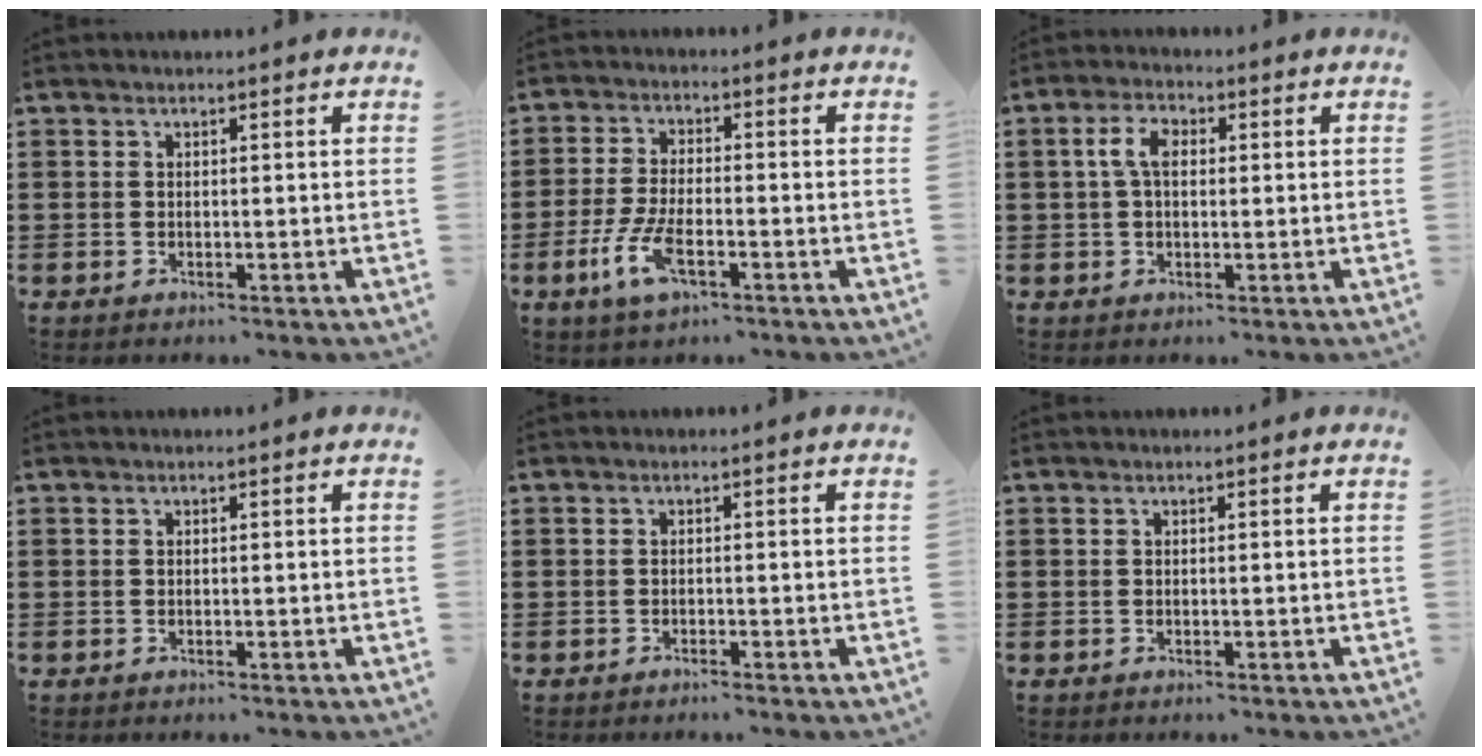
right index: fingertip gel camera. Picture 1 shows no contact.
{"total": 6.6, "force": [-2.8, 2.2, 5.6], "torque": [-0.132, -0.014, -0.054]}
{"total": 4.6, "force": [0.6, 2.4, 3.8], "torque": [-0.086, 0.011, 0.006]}
{"total": 0.0}
{"total": 0.6, "force": [-0.6, 0.0, 0.2], "torque": [-0.005, -0.002, -0.012]}
{"total": 0.0}